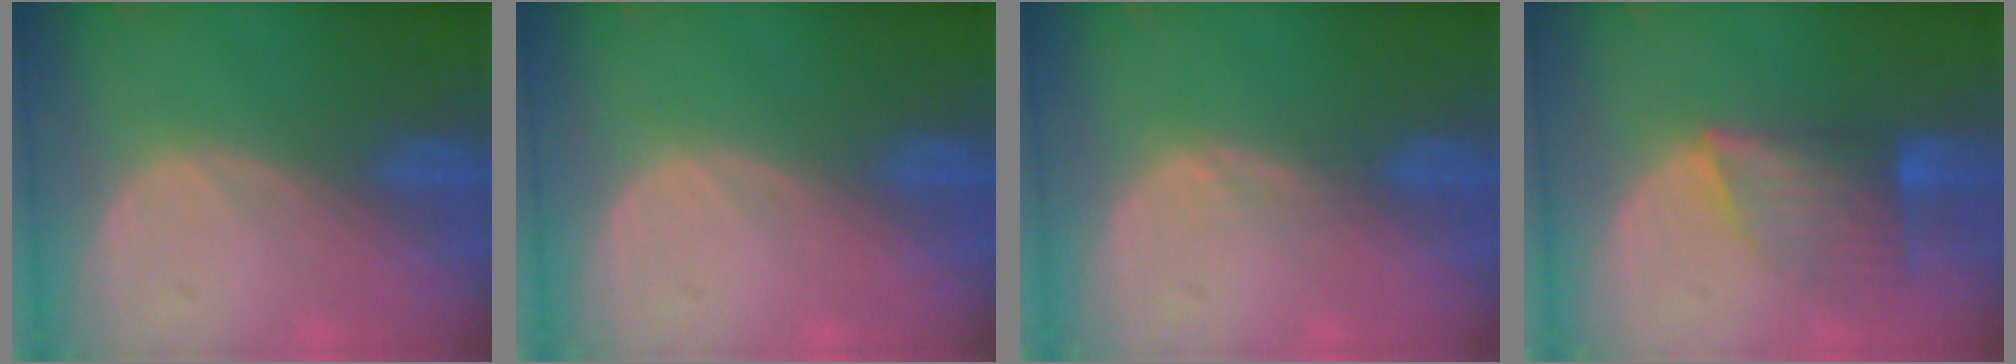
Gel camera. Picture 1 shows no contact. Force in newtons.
{"total": 0.0}
{"total": 1.1, "press": 1.1, "slide": 0.1}
{"total": 6.9, "press": 6.4, "slide": 2.6}